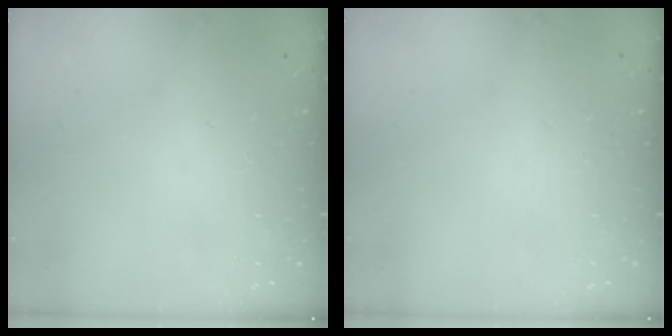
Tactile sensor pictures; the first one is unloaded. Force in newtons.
{"total": 0.0}